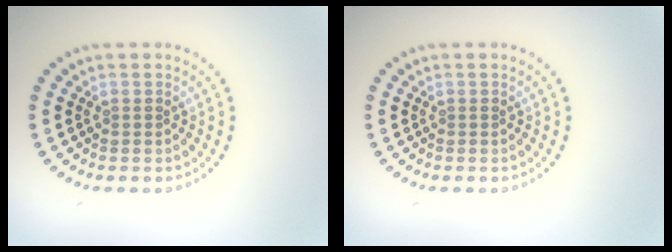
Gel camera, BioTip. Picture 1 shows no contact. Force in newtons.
{"total": 0.0}